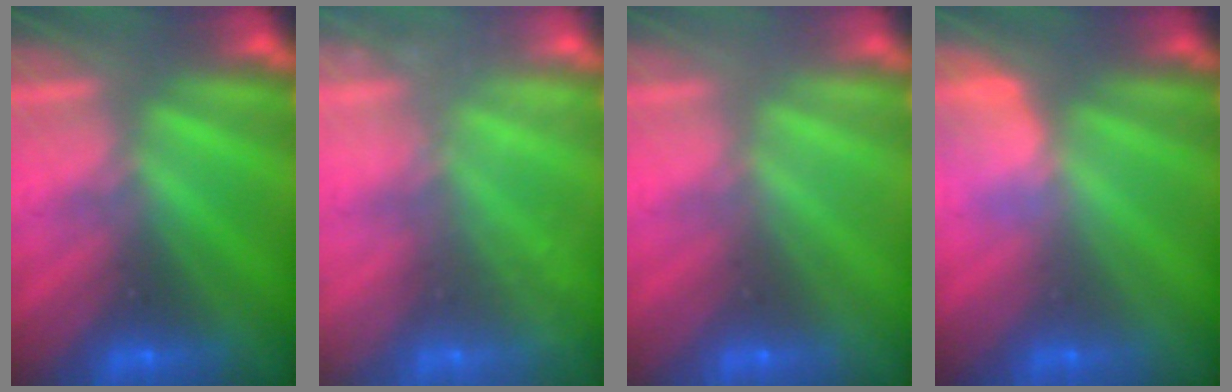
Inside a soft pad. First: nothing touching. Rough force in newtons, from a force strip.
{"total": 2.4}
{"total": 3.2}
{"total": 2.8}